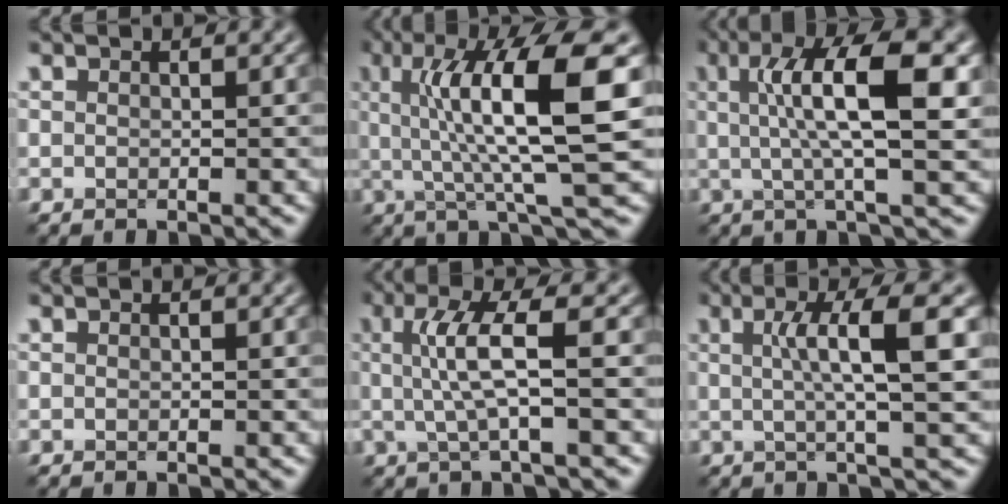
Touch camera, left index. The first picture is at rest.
{"total": 11.2, "force": [2.1, 2.4, 10.7], "torque": [-0.162, 0.004, 0.041]}
{"total": 8.2, "force": [1.6, 1.9, 7.8], "torque": [-0.126, 0.006, 0.025]}
{"total": 0.0}
{"total": 4.5, "force": [0.5, 0.8, 4.4], "torque": [-0.092, 0.004, 0.011]}
{"total": 6.1, "force": [1.2, 1.1, 5.9], "torque": [-0.085, 0.010, 0.016]}